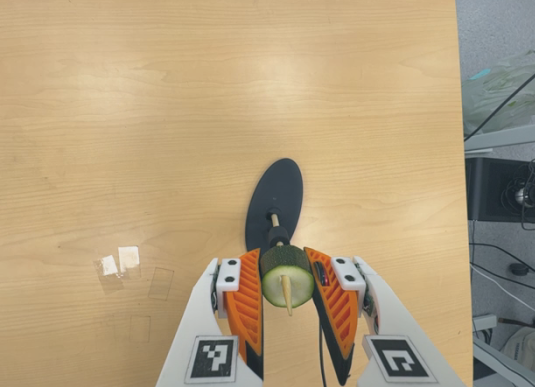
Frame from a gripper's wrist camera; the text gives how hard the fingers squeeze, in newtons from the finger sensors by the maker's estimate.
{"total": 9.7, "left": 8.8, "right": 10.6}